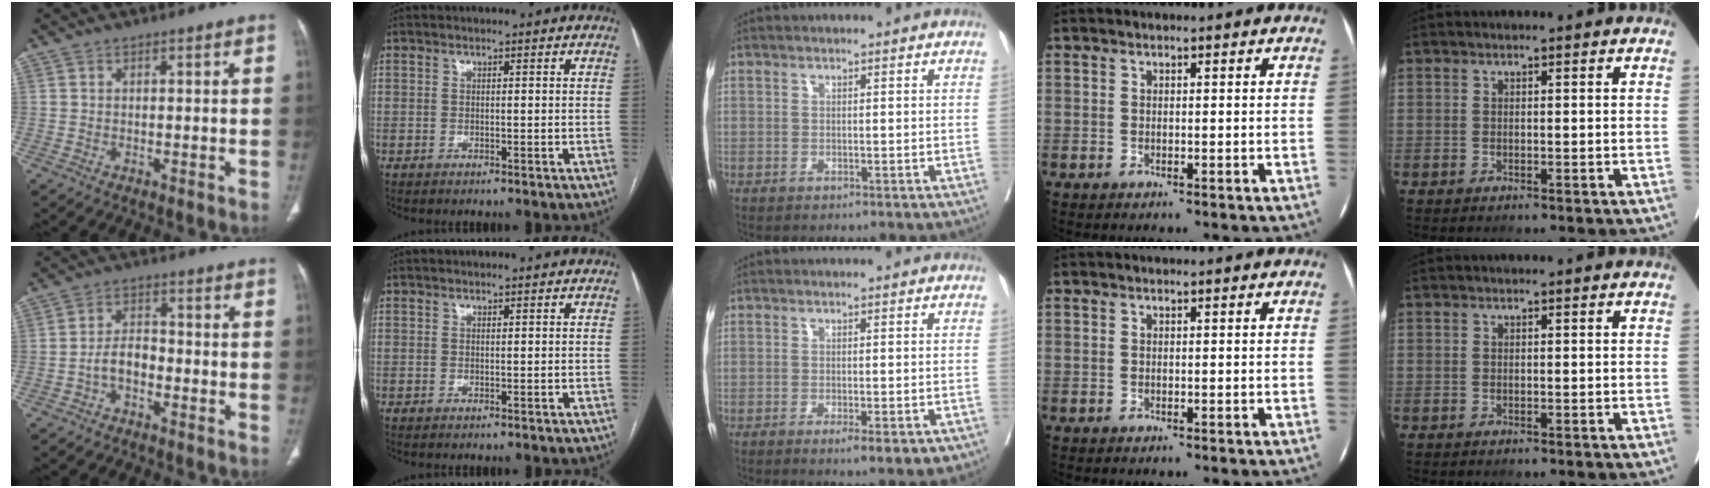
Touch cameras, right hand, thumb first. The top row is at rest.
{"thumb": {"total": 4.7, "force": [-2.1, 2.7, 3.2], "torque": [-0.052, 0.026, -0.043]}, "middle": {"total": 3.8, "force": [-1.8, 1.0, 3.2], "torque": [-0.040, -0.006, -0.022]}}